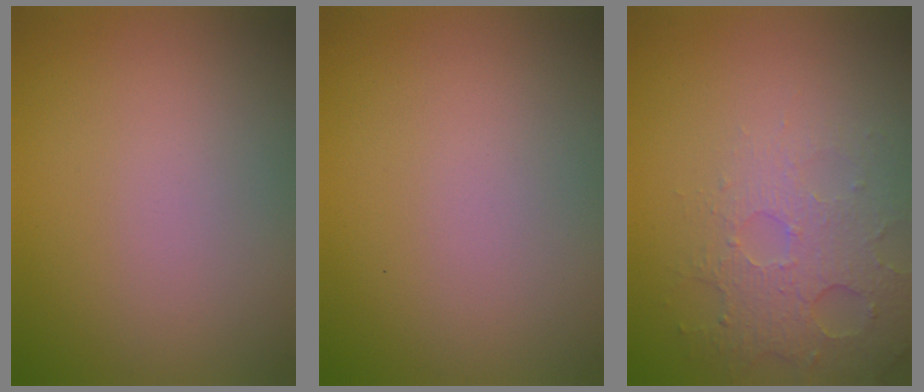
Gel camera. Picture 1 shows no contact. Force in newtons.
{"total": 0.0}
{"total": 5.0, "press": 3.3, "slide": 3.8}